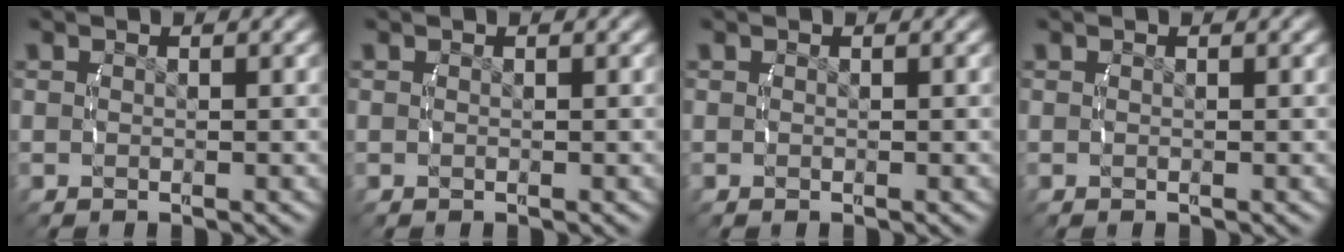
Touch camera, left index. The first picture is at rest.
{"total": 0.0}
{"total": 0.0}
{"total": 0.0}